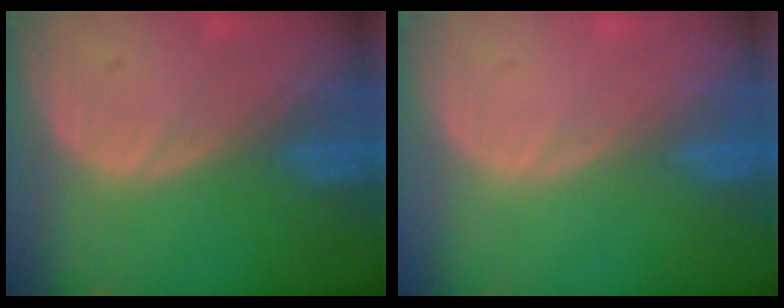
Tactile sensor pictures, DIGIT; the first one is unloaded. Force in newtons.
{"total": 0.0}